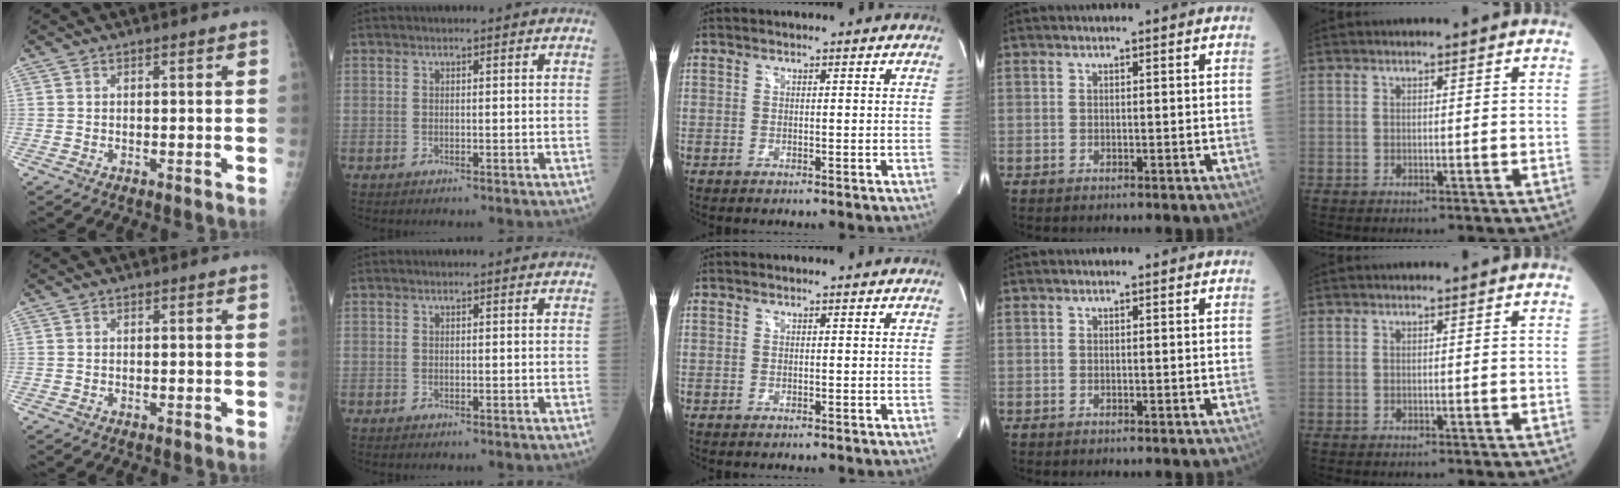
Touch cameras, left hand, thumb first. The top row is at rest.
{}